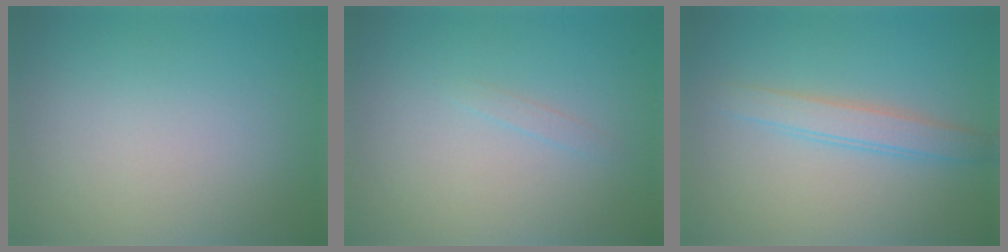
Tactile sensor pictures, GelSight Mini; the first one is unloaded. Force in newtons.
{"total": 0.6, "press": 0.6, "slide": 0.0}
{"total": 2.5, "press": 2.5, "slide": 0.0}